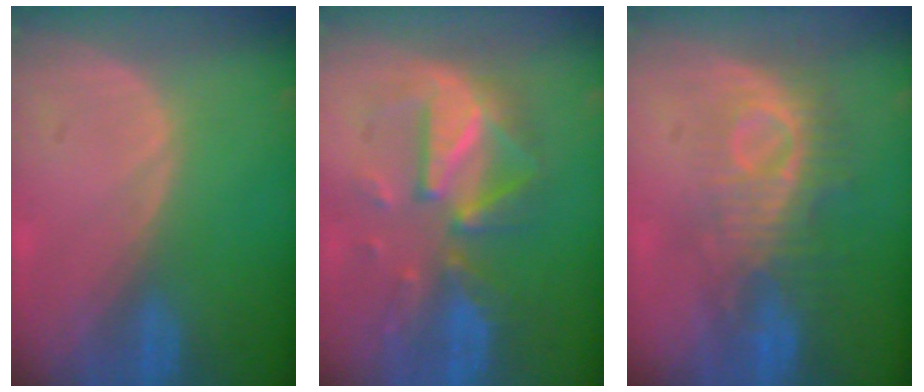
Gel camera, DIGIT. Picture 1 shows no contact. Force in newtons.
{"total": 9.0, "press": 9.0, "slide": 0.4}
{"total": 9.1, "press": 8.3, "slide": 3.7}